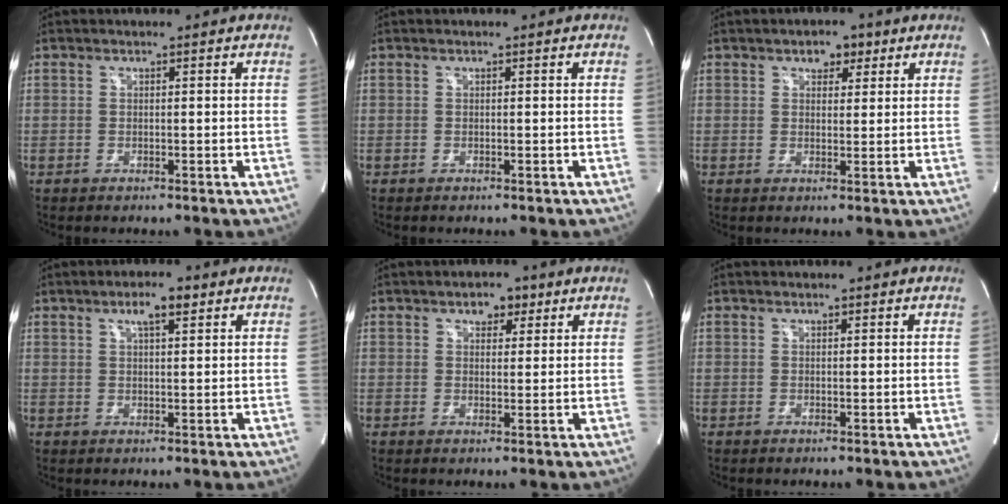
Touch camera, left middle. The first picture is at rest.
{"total": 0.0}
{"total": 3.2, "force": [1.9, 1.9, 1.8], "torque": [-0.024, 0.010, 0.028]}
{"total": 3.8, "force": [2.2, 0.8, 3.1], "torque": [-0.057, 0.007, 0.038]}
{"total": 3.2, "force": [1.9, 1.9, 1.8], "torque": [-0.025, 0.010, 0.029]}
{"total": 0.0}